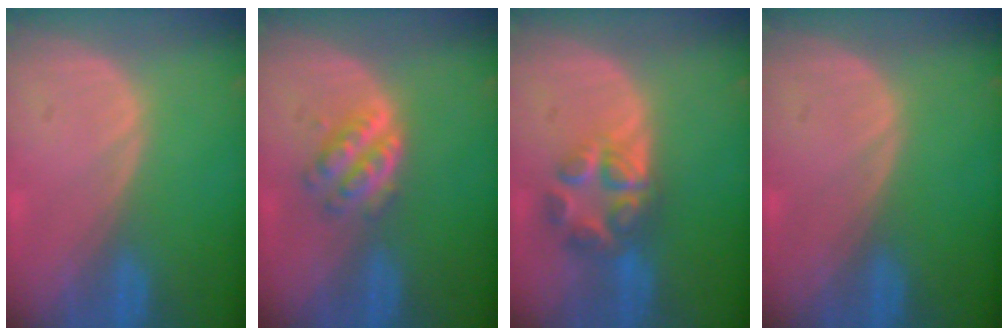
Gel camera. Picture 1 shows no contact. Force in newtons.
{"total": 4.7, "press": 4.4, "slide": 1.7}
{"total": 7.0, "press": 5.9, "slide": 3.8}
{"total": 0.0}